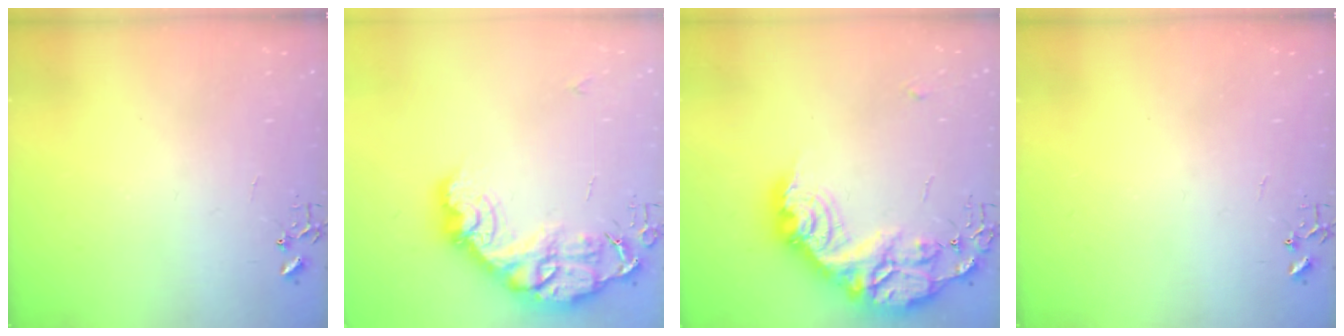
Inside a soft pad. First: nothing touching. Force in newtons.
{"total": 18.2, "press": 18.2, "slide": 1.3}
{"total": 24.7, "press": 24.6, "slide": 2.0}
{"total": 0.0}